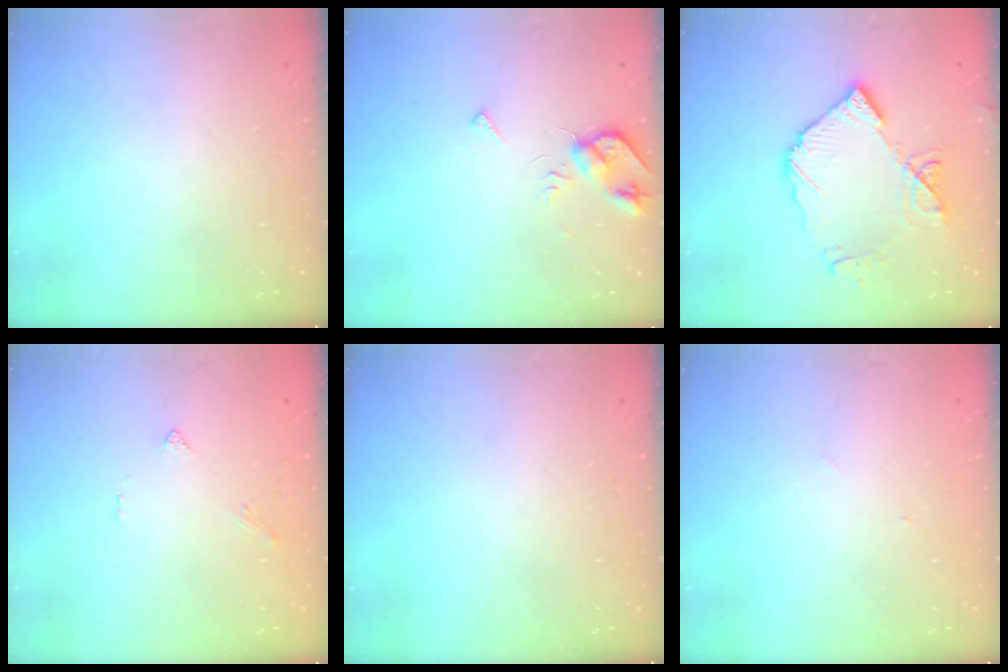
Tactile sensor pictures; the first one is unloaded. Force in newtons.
{"total": 6.5, "press": 6.5, "slide": 0.5}
{"total": 13.9, "press": 13.8, "slide": 1.7}
{"total": 1.6, "press": 1.5, "slide": 0.5}
{"total": 0.0}
{"total": 2.8, "press": 2.8, "slide": 0.3}